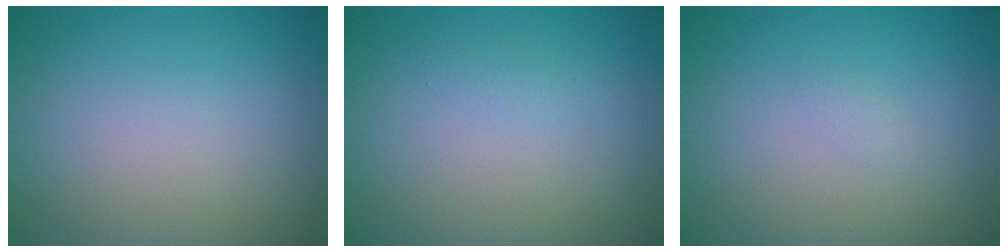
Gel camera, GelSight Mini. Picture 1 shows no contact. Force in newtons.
{"total": 0.6, "press": 0.6, "slide": 0.0}
{"total": 0.5, "press": 0.5, "slide": 0.0}